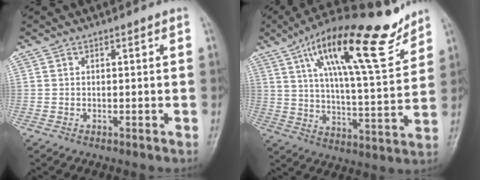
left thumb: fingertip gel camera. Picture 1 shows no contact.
{"total": 21.0, "force": [13.4, 5.3, 15.3], "torque": [-0.221, -0.048, 0.217]}